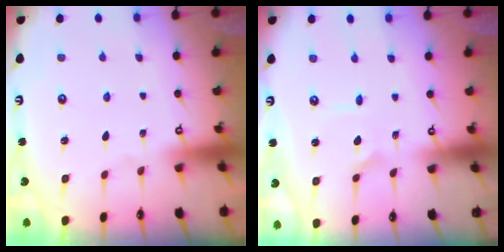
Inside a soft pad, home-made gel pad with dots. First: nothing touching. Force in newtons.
{"total": 1.6, "press": 1.6, "slide": 0.1}